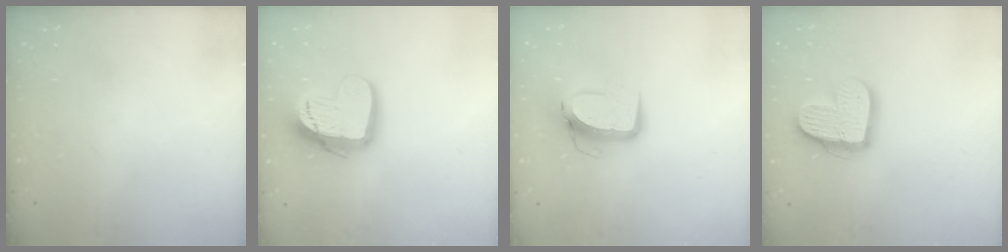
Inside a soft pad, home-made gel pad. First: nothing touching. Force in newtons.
{"total": 19.0, "press": 18.9, "slide": 1.6}
{"total": 10.5, "press": 10.5, "slide": 0.7}
{"total": 16.1, "press": 16.1, "slide": 1.3}